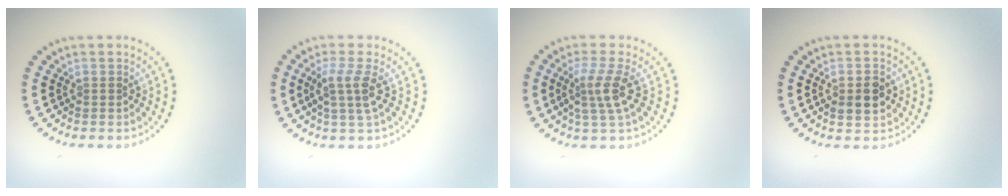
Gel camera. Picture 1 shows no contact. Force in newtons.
{"total": 2.6, "press": 2.0, "slide": 1.6}
{"total": 2.9, "press": 2.2, "slide": 1.9}
{"total": 2.5, "press": 2.5, "slide": 0.2}